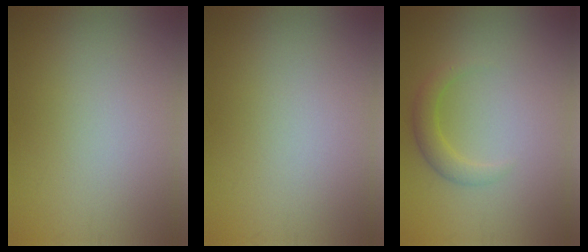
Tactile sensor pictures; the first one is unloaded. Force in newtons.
{"total": 0.0}
{"total": 2.0, "press": 2.0, "slide": 0.1}